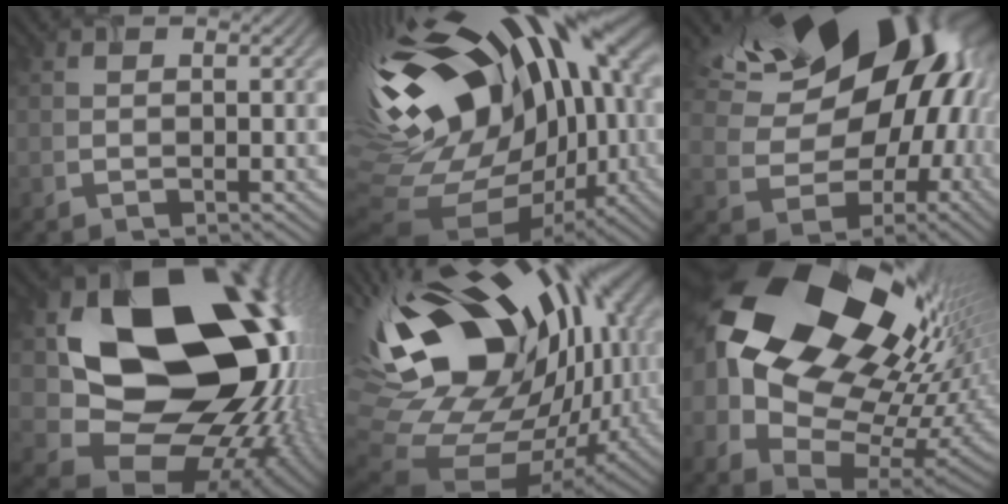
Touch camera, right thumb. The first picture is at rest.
{"total": 22.6, "force": [2.1, 12.8, 18.6], "torque": [-0.353, -0.034, 0.034]}
{"total": 20.2, "force": [6.9, 13.6, 13.3], "torque": [-0.204, 0.028, 0.125]}
{"total": 21.9, "force": [4.6, 16.6, 13.4], "torque": [-0.244, -0.046, 0.123]}
{"total": 23.3, "force": [4.4, 14.2, 18.0], "torque": [-0.342, -0.045, 0.092]}
{"total": 22.0, "force": [7.4, 14.1, 15.1], "torque": [-0.320, -0.004, 0.155]}